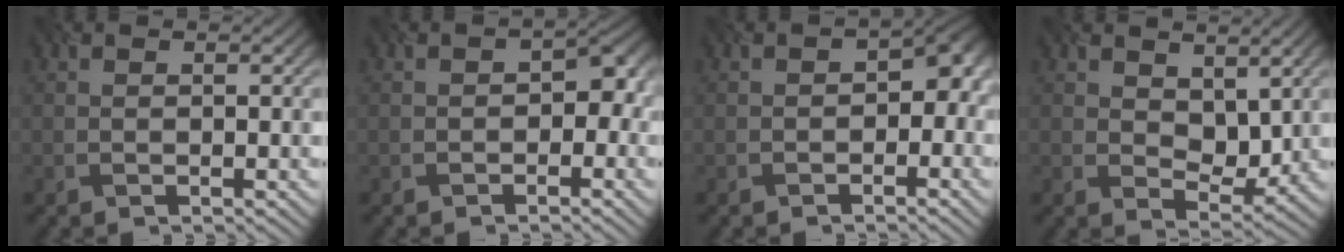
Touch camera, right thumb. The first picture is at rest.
{"total": 3.0, "force": [-1.2, 2.0, 2.0], "torque": [-0.022, 0.005, -0.013]}
{"total": 4.1, "force": [-1.4, 2.6, 2.9], "torque": [-0.030, 0.000, -0.017]}
{"total": 4.5, "force": [1.8, 3.0, 2.8], "torque": [-0.059, -0.006, 0.041]}